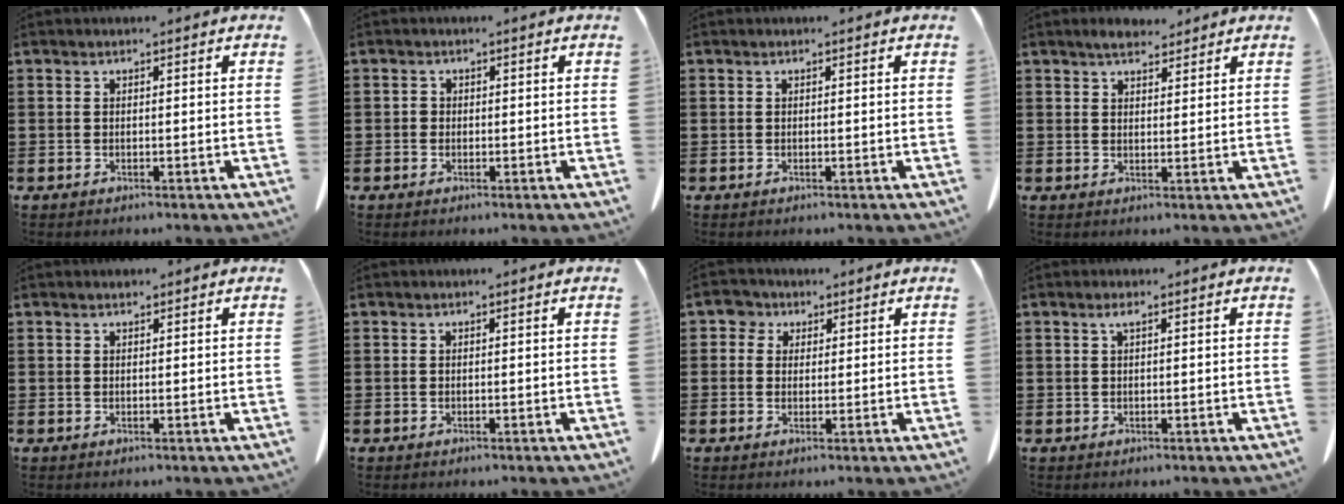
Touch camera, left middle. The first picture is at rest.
{"total": 0.8, "force": [-0.1, 0.8, 0.3], "torque": [-0.009, 0.005, -0.002]}
{"total": 0.0}
{"total": 3.3, "force": [2.9, 1.0, 1.1], "torque": [-0.019, -0.003, 0.053]}
{"total": 0.6, "force": [0.5, 0.3, 0.2], "torque": [-0.005, 0.002, 0.011]}
{"total": 0.0}
{"total": 3.0, "force": [1.7, 2.3, 0.8], "torque": [-0.019, 0.007, 0.028]}
{"total": 1.1, "force": [0.5, 0.2, 1.0], "torque": [-0.022, 0.004, 0.008]}